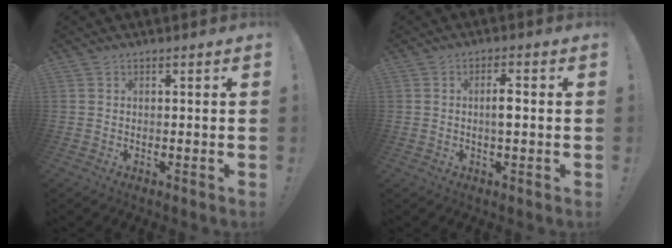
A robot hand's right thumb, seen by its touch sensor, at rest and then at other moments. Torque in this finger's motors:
{"motor_torque": [2.04, 2.97, 1.78, 0.23, 1.05]}